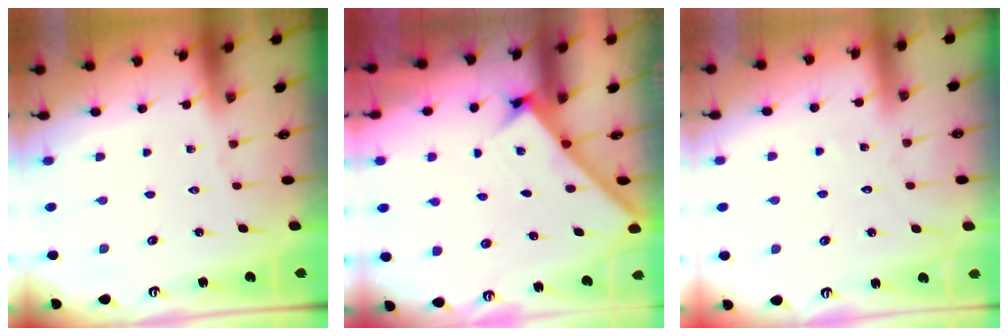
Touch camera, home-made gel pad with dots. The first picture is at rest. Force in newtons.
{"total": 2.7, "press": 2.6, "slide": 0.4}
{"total": 3.0, "press": 3.0, "slide": 0.2}